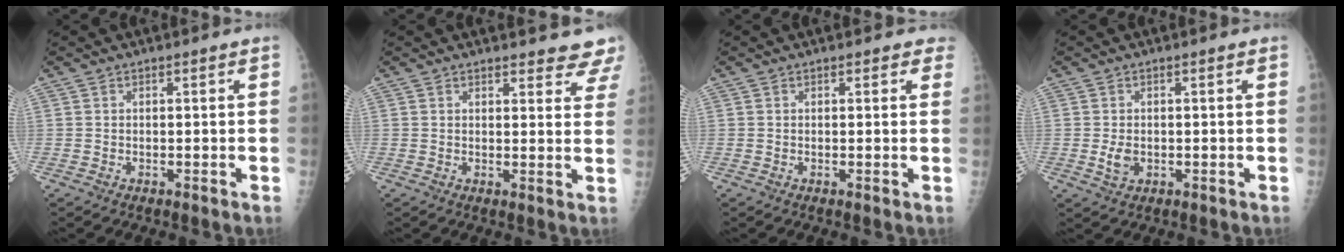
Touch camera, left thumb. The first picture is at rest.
{"total": 8.1, "force": [7.6, 2.2, 1.7], "torque": [0.023, -0.035, 0.064]}
{"total": 2.2, "force": [1.8, 1.2, 0.6], "torque": [0.021, -0.004, 0.006]}
{"total": 2.6, "force": [-0.4, 1.8, 1.8], "torque": [-0.031, -0.003, -0.002]}